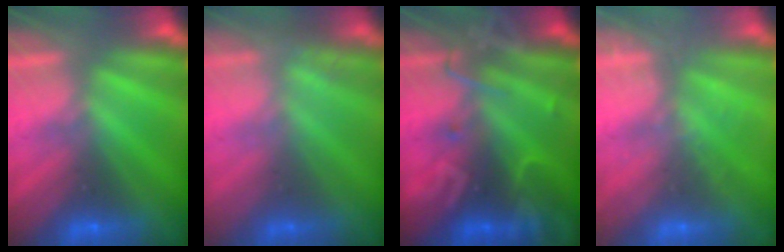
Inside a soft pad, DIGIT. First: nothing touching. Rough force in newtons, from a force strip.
{"total": 2.6}
{"total": 2.7}
{"total": 1.9}